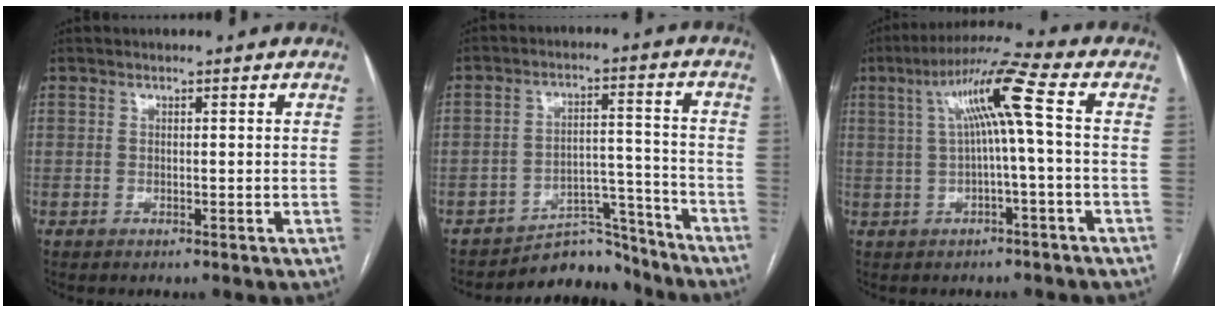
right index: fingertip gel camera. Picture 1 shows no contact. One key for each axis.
{"total": 8.3, "fx": -7.9, "fy": 2.6, "fz": -0.5, "tx": 0.024, "ty": 0.056, "tz": -0.122}
{"total": 9.0, "fx": 1.1, "fy": -0.7, "fz": 8.9, "tx": -0.155, "ty": 0.030, "tz": 0.023}